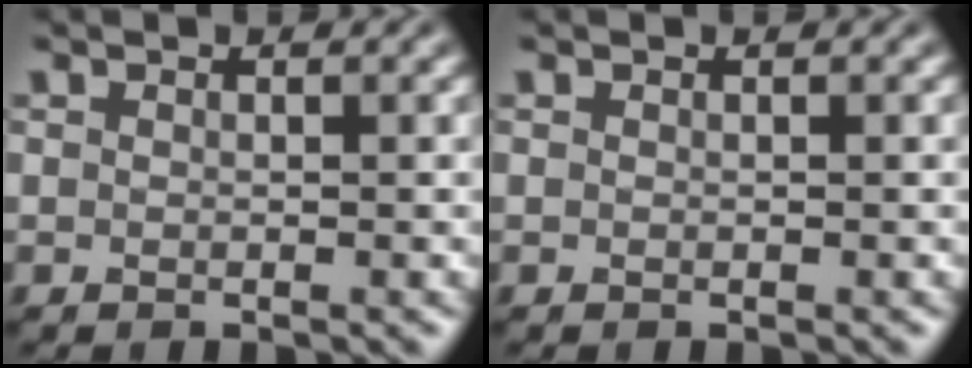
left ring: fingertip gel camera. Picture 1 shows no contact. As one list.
[{"total": 0.0}]